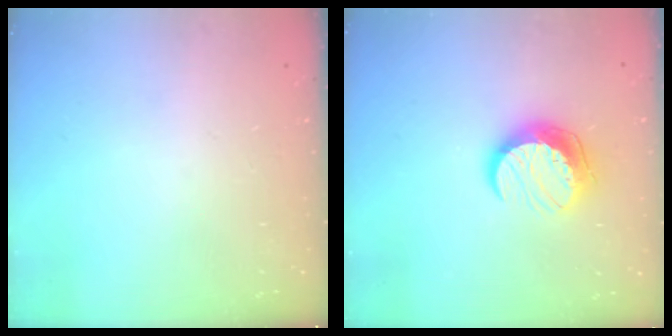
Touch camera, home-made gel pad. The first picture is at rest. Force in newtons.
{"total": 11.5, "press": 11.5, "slide": 0.6}